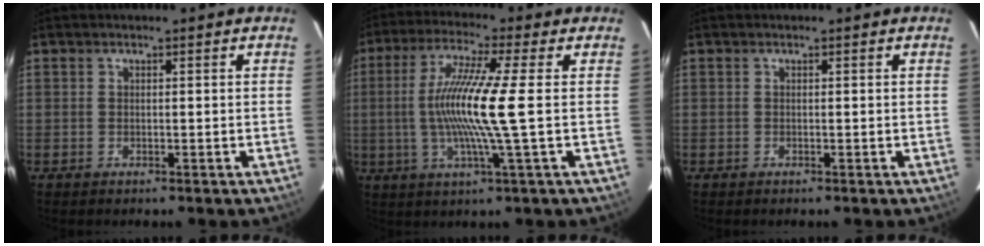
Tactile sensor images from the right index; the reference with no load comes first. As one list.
[{"total": 12.6, "force": [-0.6, -1.5, 12.4], "torque": [-0.239, -0.005, -0.013]}, {"total": 0.0}]